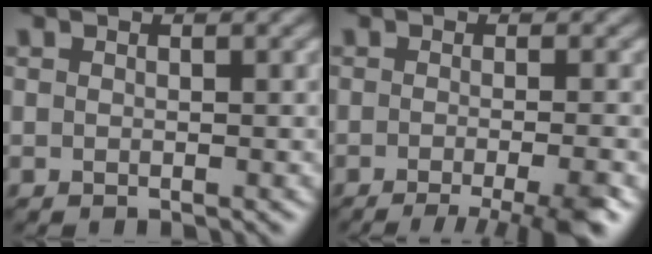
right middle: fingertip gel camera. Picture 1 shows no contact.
{"total": 6.5, "force": [-3.7, 1.7, 5.1], "torque": [-0.051, -0.008, -0.050]}